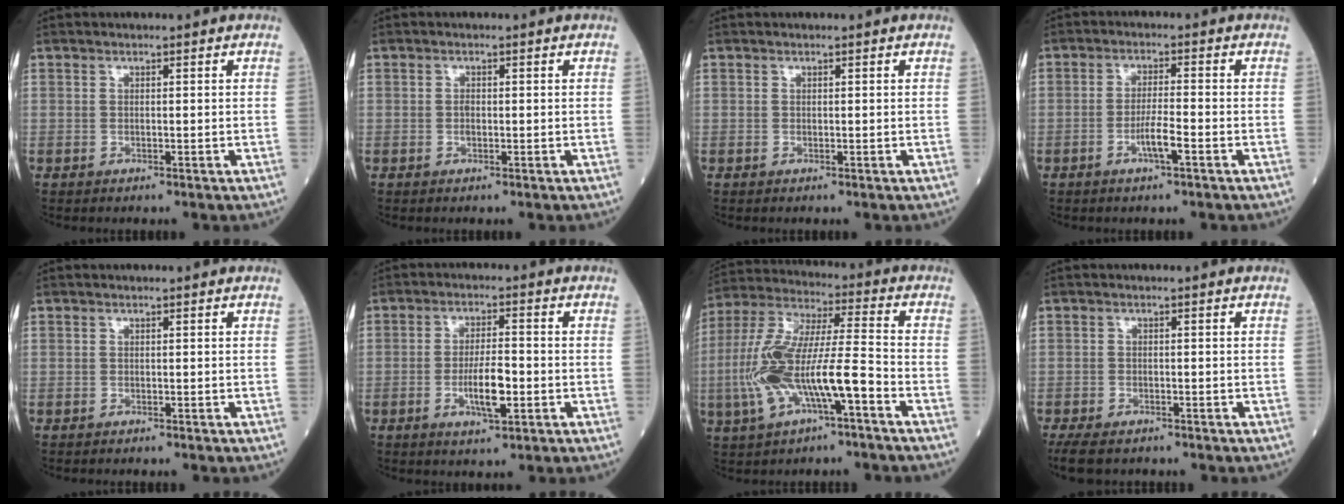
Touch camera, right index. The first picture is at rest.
{"total": 0.9, "force": [-0.2, 0.4, 0.8], "torque": [-0.019, 0.001, -0.003]}
{"total": 0.0}
{"total": 4.0, "force": [-1.8, 0.0, 3.5], "torque": [-0.067, -0.003, -0.036]}
{"total": 0.6, "force": [-0.5, 0.0, 0.2], "torque": [-0.004, -0.002, -0.010]}
{"total": 6.1, "force": [-1.8, 1.3, 5.7], "torque": [-0.103, -0.001, -0.029]}
{"total": 15.1, "force": [-4.8, 2.8, 14.0], "torque": [-0.294, 0.006, -0.087]}
{"total": 6.5, "force": [-5.2, 2.7, 3.0], "torque": [-0.055, -0.011, -0.082]}